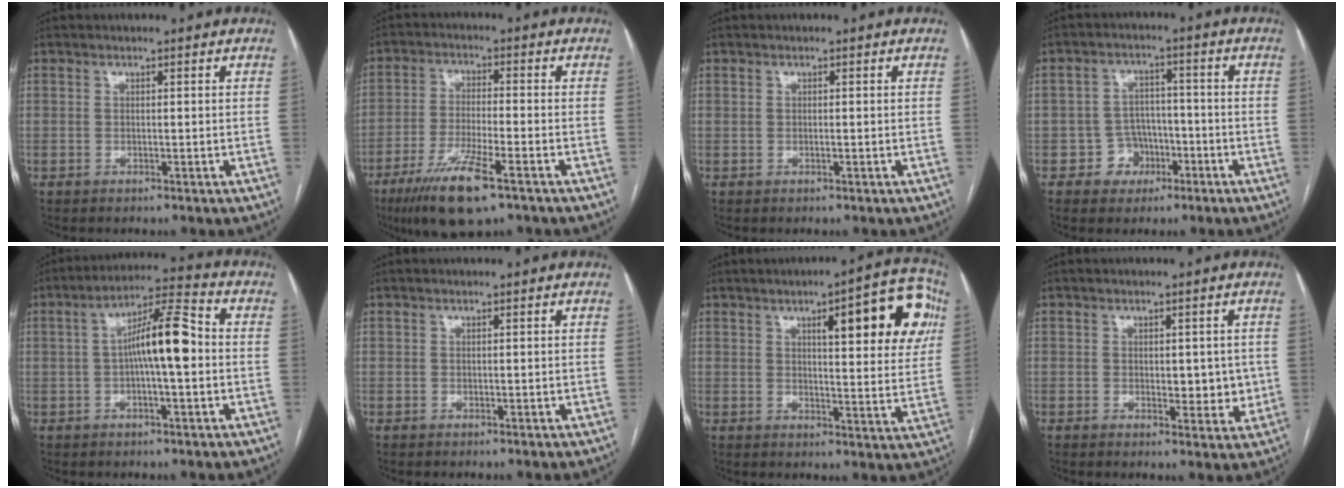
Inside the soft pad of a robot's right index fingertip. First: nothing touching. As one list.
[{"total": 10.9, "force": [-6.6, 1.6, 8.6], "torque": [-0.166, -0.026, -0.113]}, {"total": 0.0}, {"total": 5.3, "force": [-2.3, 4.7, 0.8], "torque": [-0.001, 0.018, -0.031]}, {"total": 10.1, "force": [0.1, 1.7, 9.9], "torque": [-0.175, 0.026, -0.005]}, {"total": 0.0}, {"total": 14.7, "force": [6.0, 3.3, 12.9], "torque": [-0.150, 0.014, 0.072]}, {"total": 4.7, "force": [0.2, 2.6, 3.9], "torque": [-0.041, -0.001, 0.008]}]